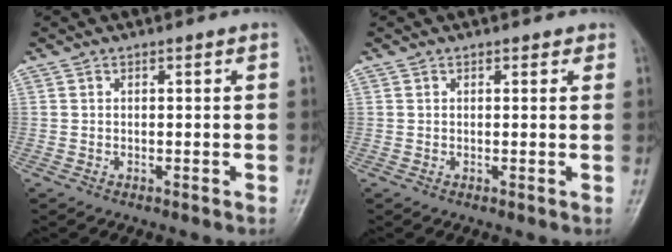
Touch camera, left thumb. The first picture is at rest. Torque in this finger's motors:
{"motor_torque": [-0.03, -0.10, -0.26, -0.31, 0.01]}